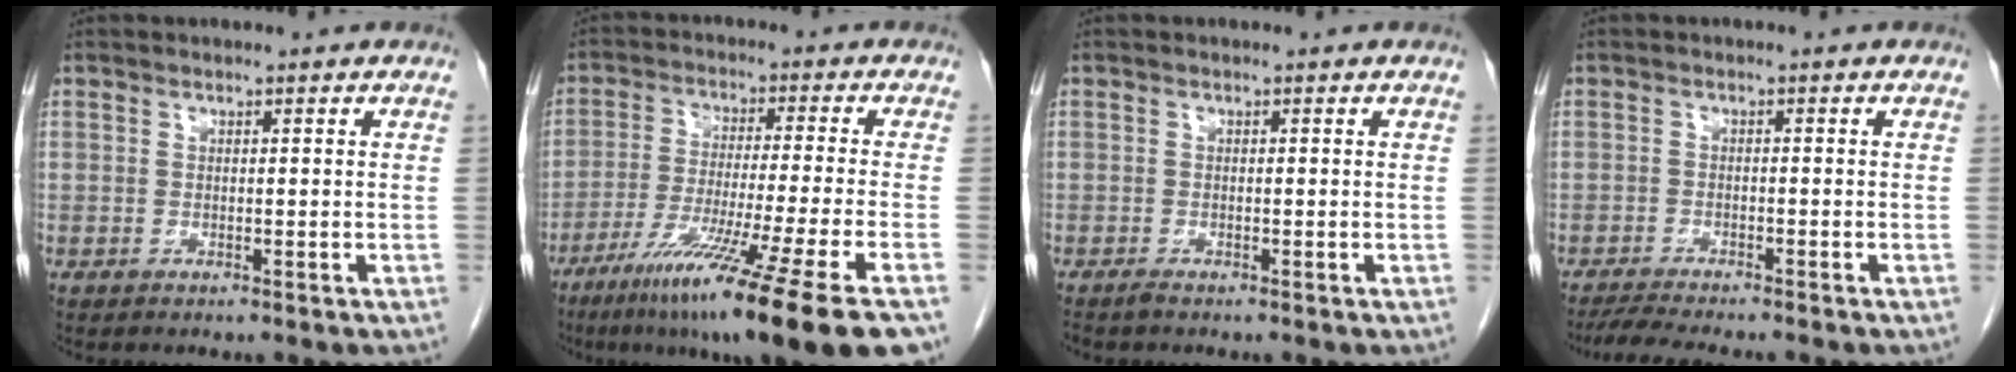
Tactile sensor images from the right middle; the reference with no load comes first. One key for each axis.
{"total": 18.5, "fx": -11.4, "fy": -1.4, "fz": 14.5, "tx": -0.207, "ty": -0.057, "tz": -0.186}
{"total": 0.6, "fx": -0.6, "fy": 0.0, "fz": 0.2, "tx": -0.012, "ty": -0.002, "tz": -0.012}
{"total": 6.3, "fx": -5.6, "fy": 0.1, "fz": 2.9, "tx": -0.043, "ty": -0.015, "tz": -0.090}